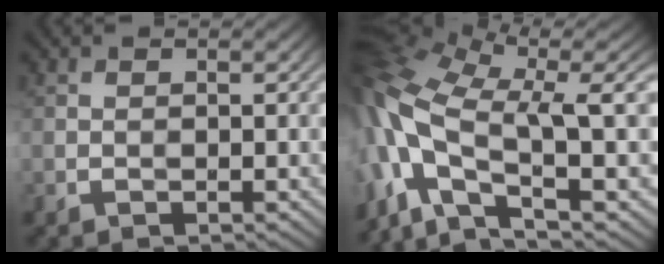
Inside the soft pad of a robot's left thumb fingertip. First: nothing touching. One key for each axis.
{"total": 15.0, "fx": -1.6, "fy": 6.0, "fz": 13.7, "tx": -0.310, "ty": -0.001, "tz": -0.023}